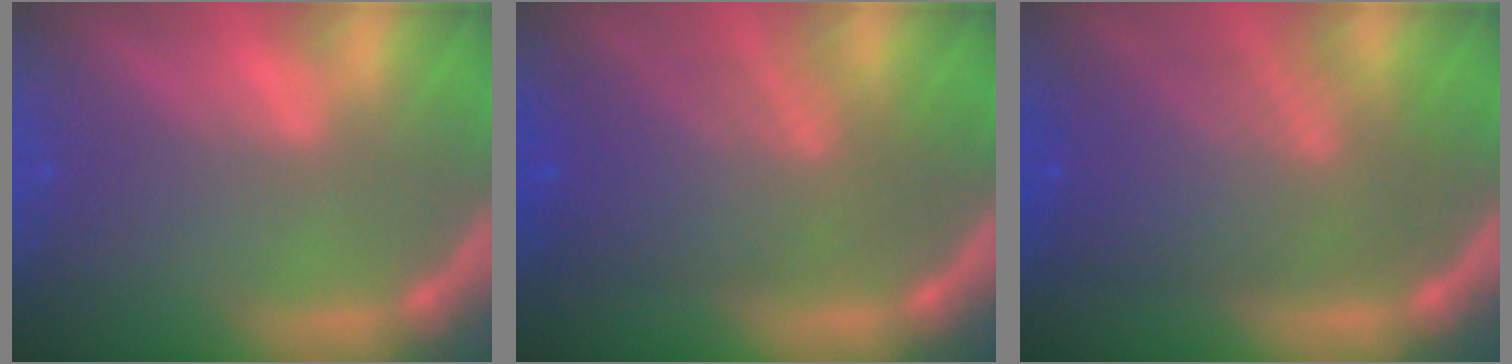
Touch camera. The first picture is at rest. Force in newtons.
{"total": 8.1}
{"total": 9.0}